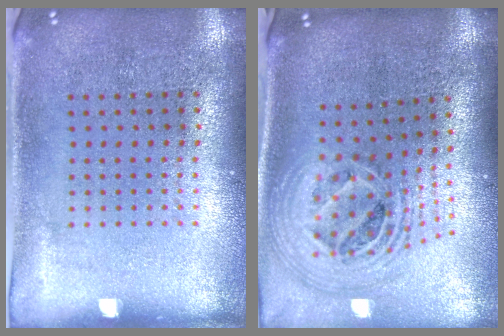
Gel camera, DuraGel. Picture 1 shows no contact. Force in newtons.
{"total": 2.5, "press": 1.8, "slide": 1.7}